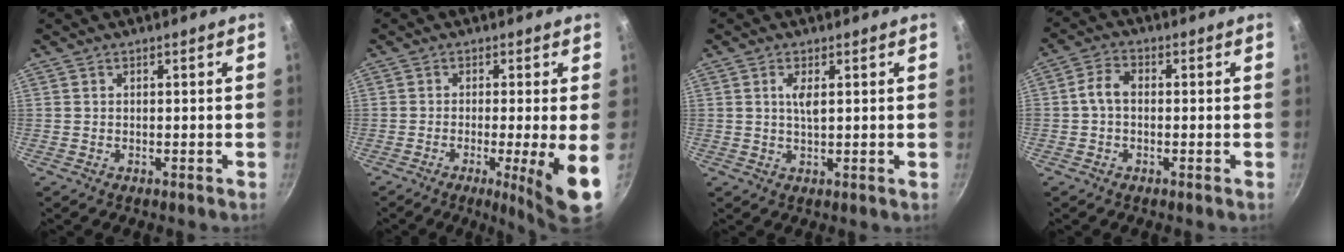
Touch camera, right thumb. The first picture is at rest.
{"total": 8.9, "force": [-2.1, 0.3, 8.6], "torque": [-0.126, -0.007, -0.030]}
{"total": 2.9, "force": [0.8, 0.8, 2.6], "torque": [-0.051, -0.004, 0.017]}
{"total": 4.0, "force": [-0.3, 2.7, 2.9], "torque": [-0.056, 0.019, -0.013]}